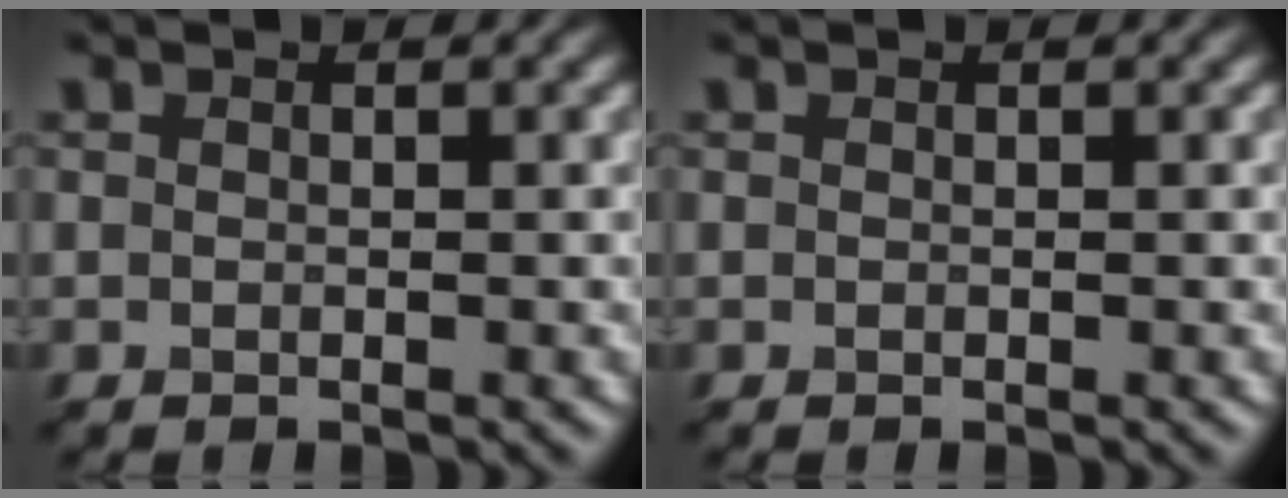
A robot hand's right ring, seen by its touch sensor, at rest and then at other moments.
{"total": 0.0}